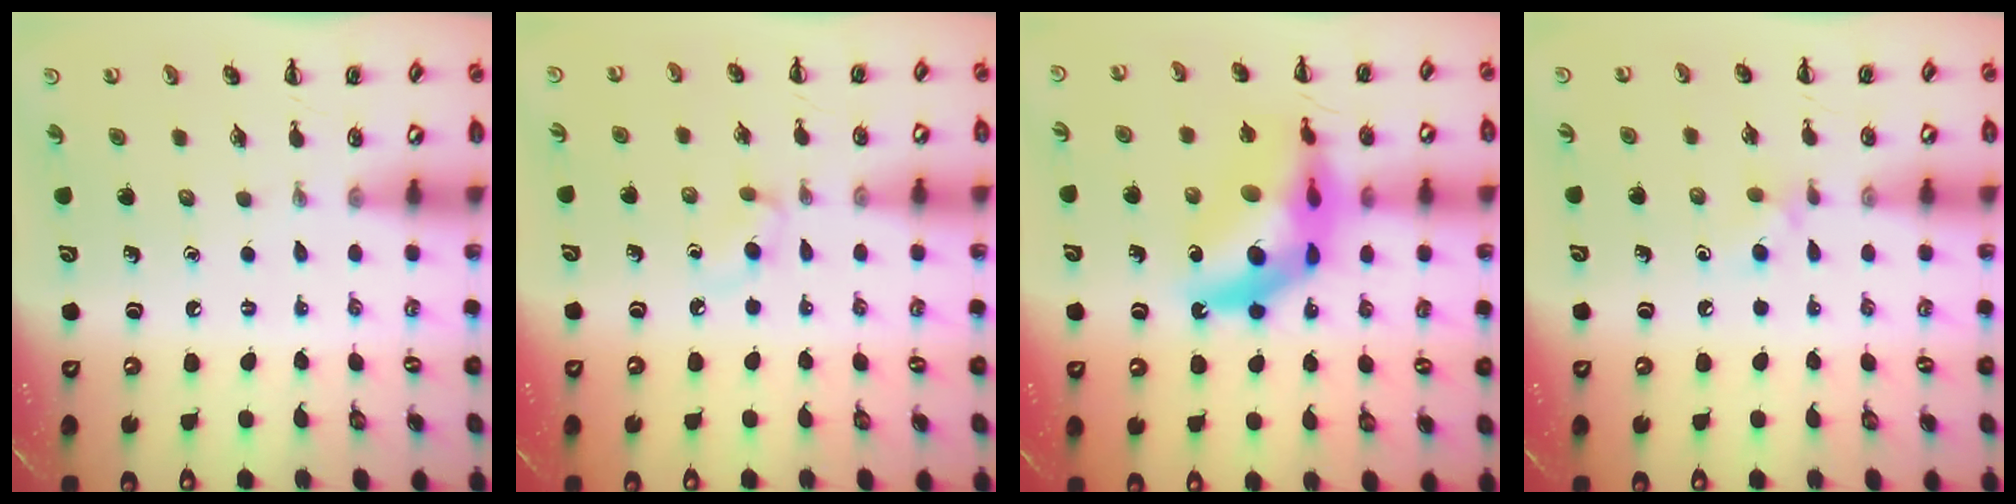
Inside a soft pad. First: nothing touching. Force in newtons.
{"total": 2.4, "press": 2.1, "slide": 1.1}
{"total": 15.6, "press": 15.0, "slide": 4.5}
{"total": 4.1, "press": 3.9, "slide": 1.3}